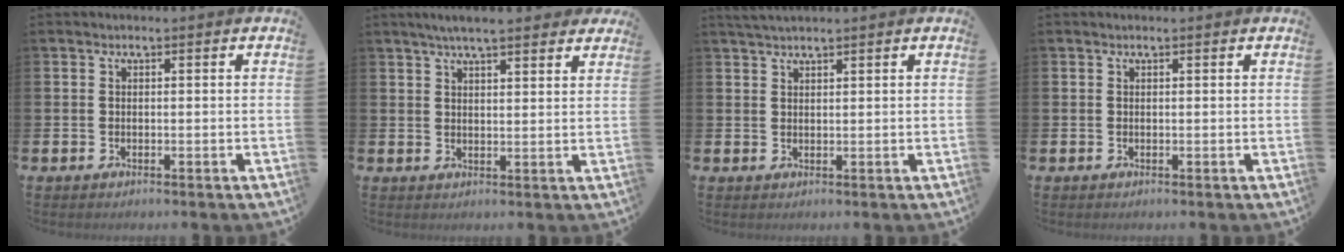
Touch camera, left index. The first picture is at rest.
{"total": 4.7, "force": [4.2, 0.7, 2.1], "torque": [-0.040, -0.012, 0.073]}
{"total": 2.1, "force": [2.0, 0.2, 0.7], "torque": [-0.016, -0.001, 0.036]}
{"total": 0.0}